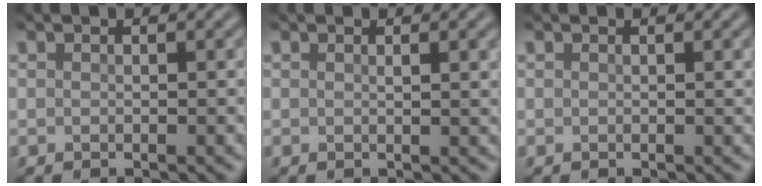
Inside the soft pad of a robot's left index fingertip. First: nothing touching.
{"total": 1.7, "force": [0.6, 0.5, 1.5], "torque": [-0.013, 0.003, 0.007]}
{"total": 0.9, "force": [0.3, 0.2, 0.8], "torque": [-0.007, 0.003, 0.003]}